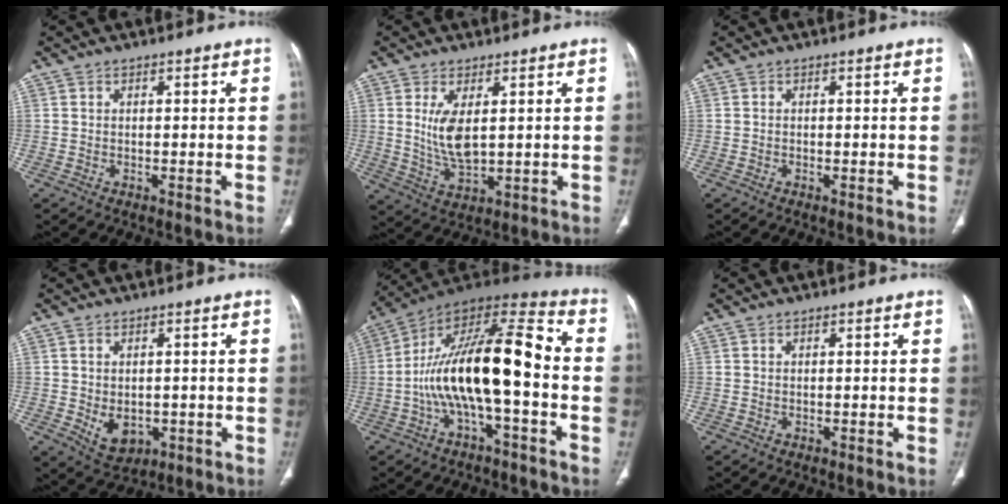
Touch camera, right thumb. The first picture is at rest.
{"total": 7.5, "force": [1.5, 3.2, 6.5], "torque": [-0.130, -0.020, 0.043]}
{"total": 0.6, "force": [-0.2, 0.1, 0.6], "torque": [-0.013, -0.002, -0.002]}
{"total": 5.9, "force": [-1.0, 4.1, 4.0], "torque": [-0.053, -0.004, 0.003]}
{"total": 20.1, "force": [-3.1, 6.9, 18.6], "torque": [-0.330, 0.067, -0.055]}
{"total": 0.0}